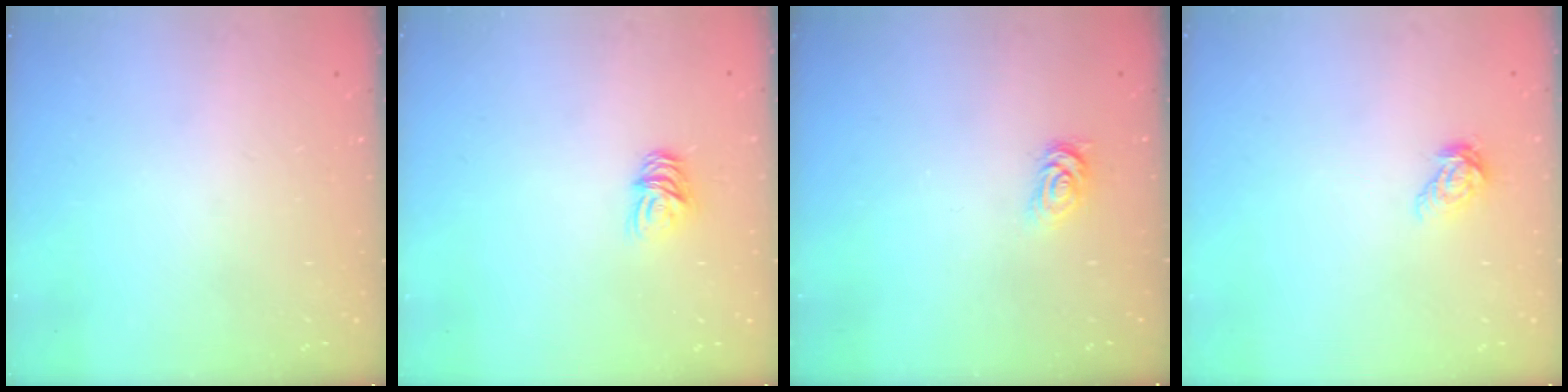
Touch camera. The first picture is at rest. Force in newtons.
{"total": 7.6, "press": 7.6, "slide": 0.7}
{"total": 1.8, "press": 1.8, "slide": 0.3}
{"total": 7.0, "press": 7.0, "slide": 0.4}